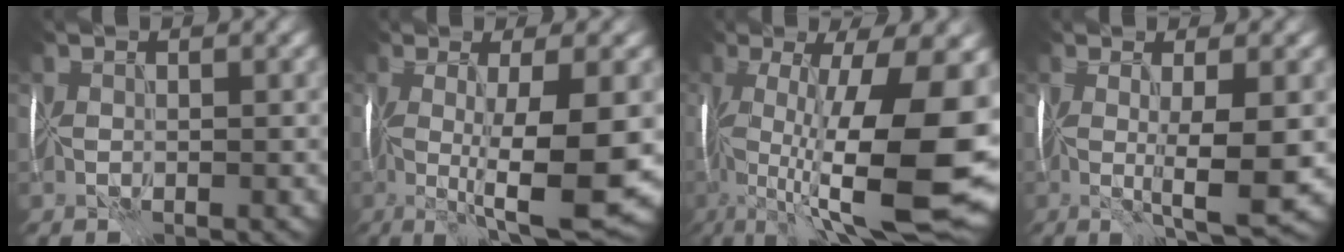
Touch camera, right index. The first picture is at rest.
{"total": 10.6, "force": [-1.3, 2.2, 10.3], "torque": [-0.168, -0.020, -0.017]}
{"total": 15.6, "force": [-2.3, 4.4, 14.8], "torque": [-0.243, 0.004, -0.039]}
{"total": 5.7, "force": [-0.4, 0.7, 5.6], "torque": [-0.092, -0.007, -0.005]}